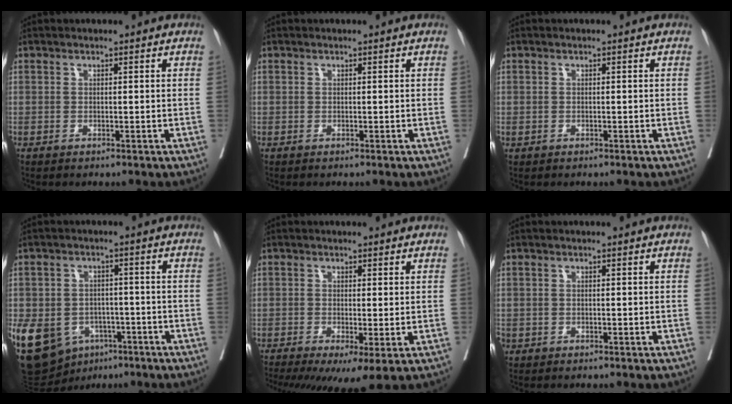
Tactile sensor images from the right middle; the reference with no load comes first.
{"total": 0.0}
{"total": 0.0}
{"total": 20.6, "force": [-9.0, 15.5, 10.1], "torque": [-0.276, -0.008, -0.128]}
{"total": 9.1, "force": [-4.8, 2.3, 7.4], "torque": [-0.119, -0.021, -0.076]}
{"total": 1.3, "force": [-0.7, 0.9, 0.5], "torque": [-0.015, 0.001, -0.013]}